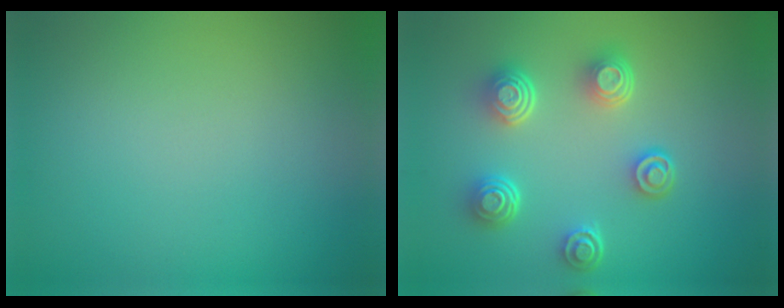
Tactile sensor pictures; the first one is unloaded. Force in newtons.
{"total": 5.0, "press": 3.8, "slide": 3.3}